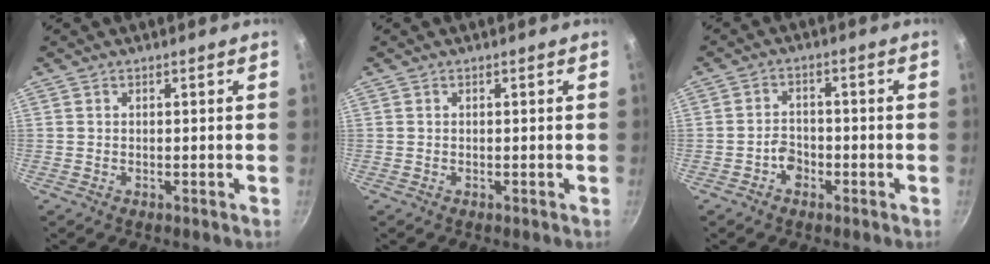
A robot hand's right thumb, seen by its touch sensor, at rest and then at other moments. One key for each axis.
{"total": 0.0}
{"total": 2.7, "fx": -1.4, "fy": 1.9, "fz": 1.2, "tx": -0.009, "ty": 0.018, "tz": -0.023}